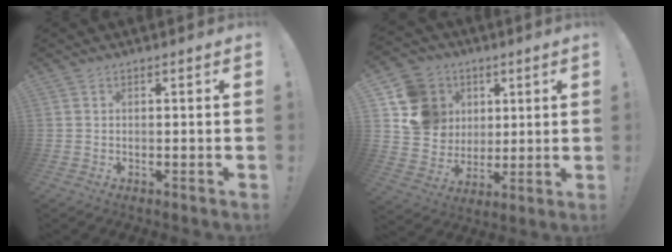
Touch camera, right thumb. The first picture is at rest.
{"total": 15.8, "force": [4.7, 14.2, 5.2], "torque": [-0.079, -0.008, 0.114]}